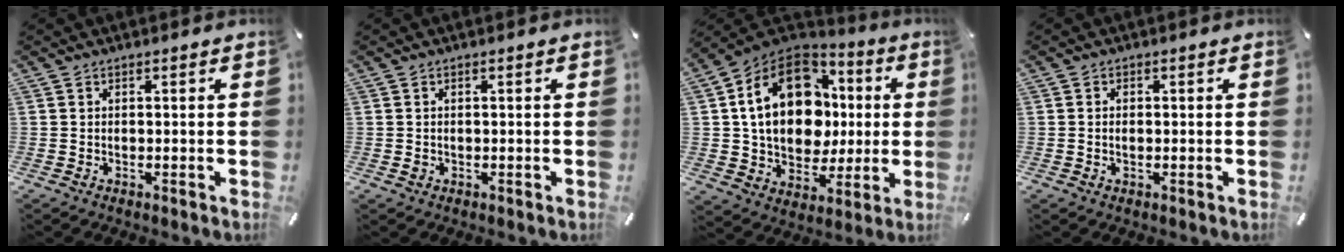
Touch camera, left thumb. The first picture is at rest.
{"total": 0.9, "force": [-0.1, 0.6, 0.7], "torque": [-0.014, 0.001, -0.002]}
{"total": 20.9, "force": [3.3, 15.5, 13.6], "torque": [-0.255, 0.002, 0.060]}
{"total": 1.2, "force": [-0.1, 0.7, 1.0], "torque": [-0.020, 0.003, -0.003]}